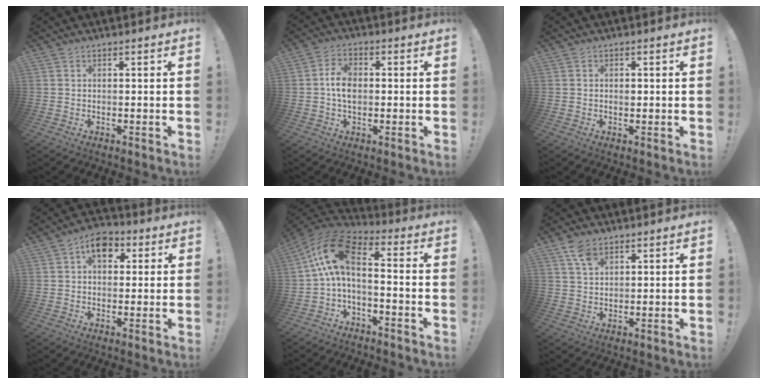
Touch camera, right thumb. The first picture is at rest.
{"total": 6.6, "force": [-0.3, 4.3, 5.0], "torque": [-0.088, 0.012, -0.004]}
{"total": 1.0, "force": [-0.3, 0.8, 0.5], "torque": [-0.010, 0.004, -0.006]}
{"total": 8.0, "force": [2.8, 5.5, 5.0], "torque": [-0.064, -0.001, 0.048]}
{"total": 12.5, "force": [1.2, 6.3, 10.8], "torque": [-0.217, 0.012, 0.025]}
{"total": 5.4, "force": [3.5, 2.8, 2.9], "torque": [-0.055, -0.014, 0.067]}